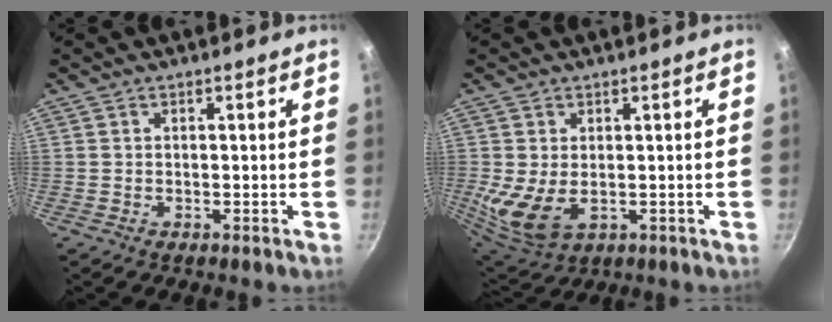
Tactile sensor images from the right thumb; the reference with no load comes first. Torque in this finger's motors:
{"motor_torque": [0.42, 1.04, 0.42, 0.17, 0.31]}